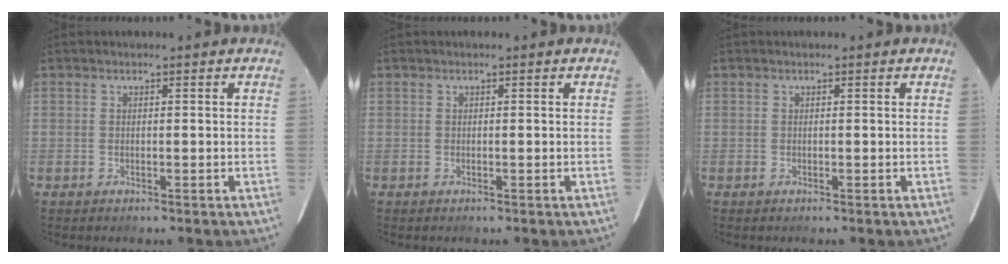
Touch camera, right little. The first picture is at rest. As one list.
[{"total": 0.0}, {"total": 0.0}]